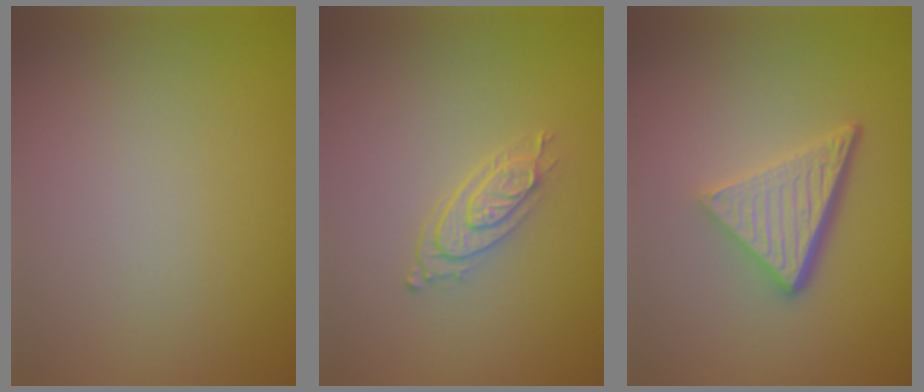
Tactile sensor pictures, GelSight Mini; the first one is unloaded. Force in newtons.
{"total": 2.7, "press": 2.1, "slide": 1.7}
{"total": 5.3, "press": 3.6, "slide": 3.9}